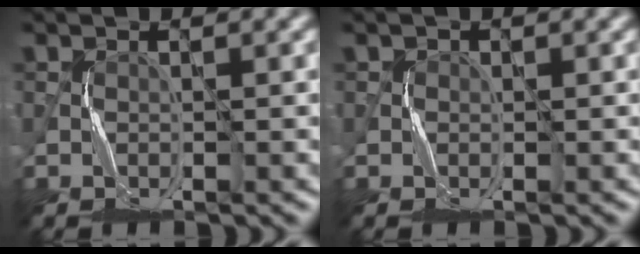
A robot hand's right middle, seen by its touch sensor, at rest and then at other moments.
{"total": 0.6, "force": [-0.1, 0.6, 0.0], "torque": [0.010, 0.000, 0.002]}